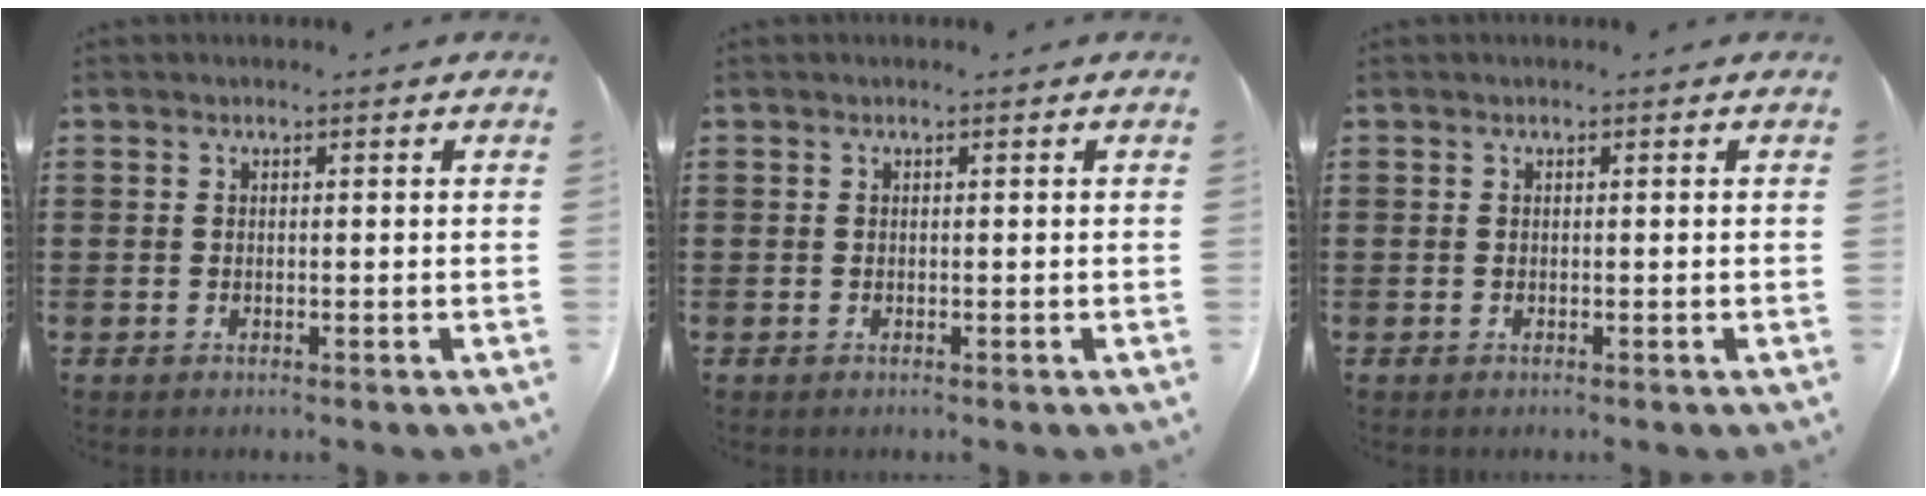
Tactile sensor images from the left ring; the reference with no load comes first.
{"total": 0.0}
{"total": 0.0}